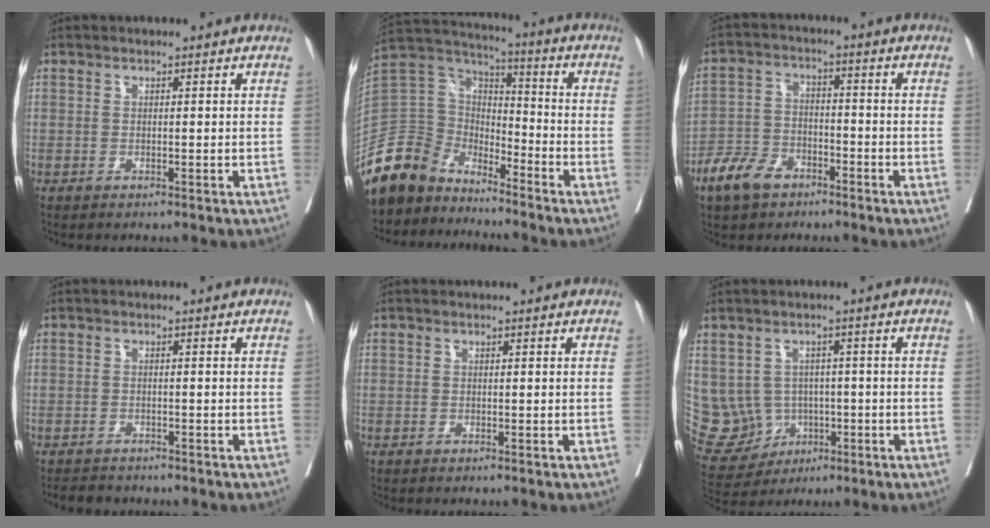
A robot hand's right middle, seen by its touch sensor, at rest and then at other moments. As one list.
[{"total": 14.1, "force": [-12.3, 6.1, 3.4], "torque": [-0.080, 0.034, -0.242]}, {"total": 7.2, "force": [-5.0, 4.1, 3.4], "torque": [-0.076, 0.004, -0.093]}, {"total": 3.4, "force": [-3.0, 1.4, 0.5], "torque": [-0.011, -0.005, -0.047]}, {"total": 0.0}, {"total": 11.0, "force": [-1.0, 10.6, 2.9], "torque": [-0.090, 0.031, 0.010]}]